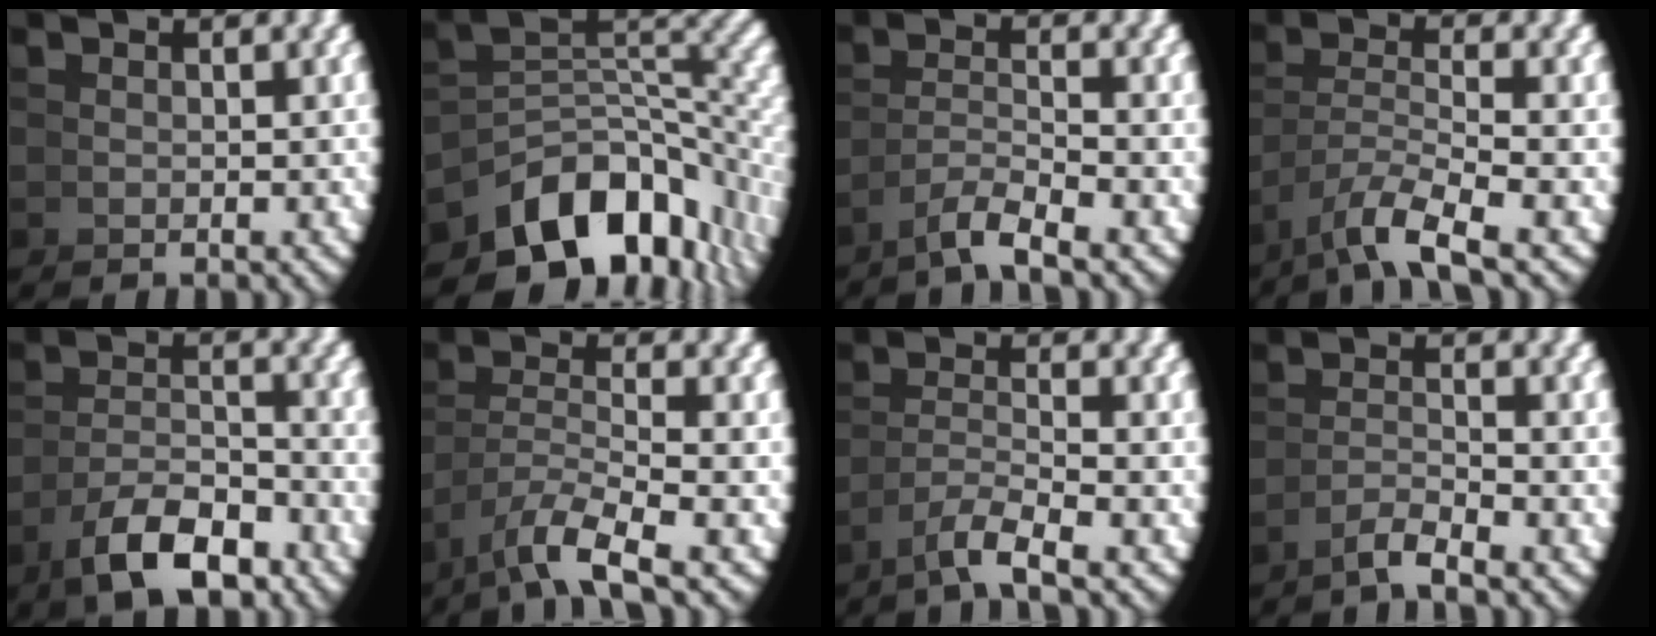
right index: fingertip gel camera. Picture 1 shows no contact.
{"total": 12.3, "force": [-4.2, 7.1, 9.2], "torque": [-0.145, -0.043, -0.039]}
{"total": 2.7, "force": [-1.9, -0.1, 1.9], "torque": [-0.024, 0.002, -0.034]}
{"total": 4.3, "force": [-1.8, 1.7, 3.5], "torque": [-0.067, -0.016, -0.021]}
{"total": 5.7, "force": [-3.5, 2.1, 3.9], "torque": [-0.056, -0.011, -0.050]}
{"total": 4.3, "force": [-1.8, 1.7, 3.5], "torque": [-0.069, -0.017, -0.020]}
{"total": 2.9, "force": [-1.8, -0.1, 2.3], "torque": [-0.042, -0.005, -0.025]}
{"total": 2.2, "force": [-1.7, -0.9, 1.1], "torque": [-0.008, 0.005, -0.034]}